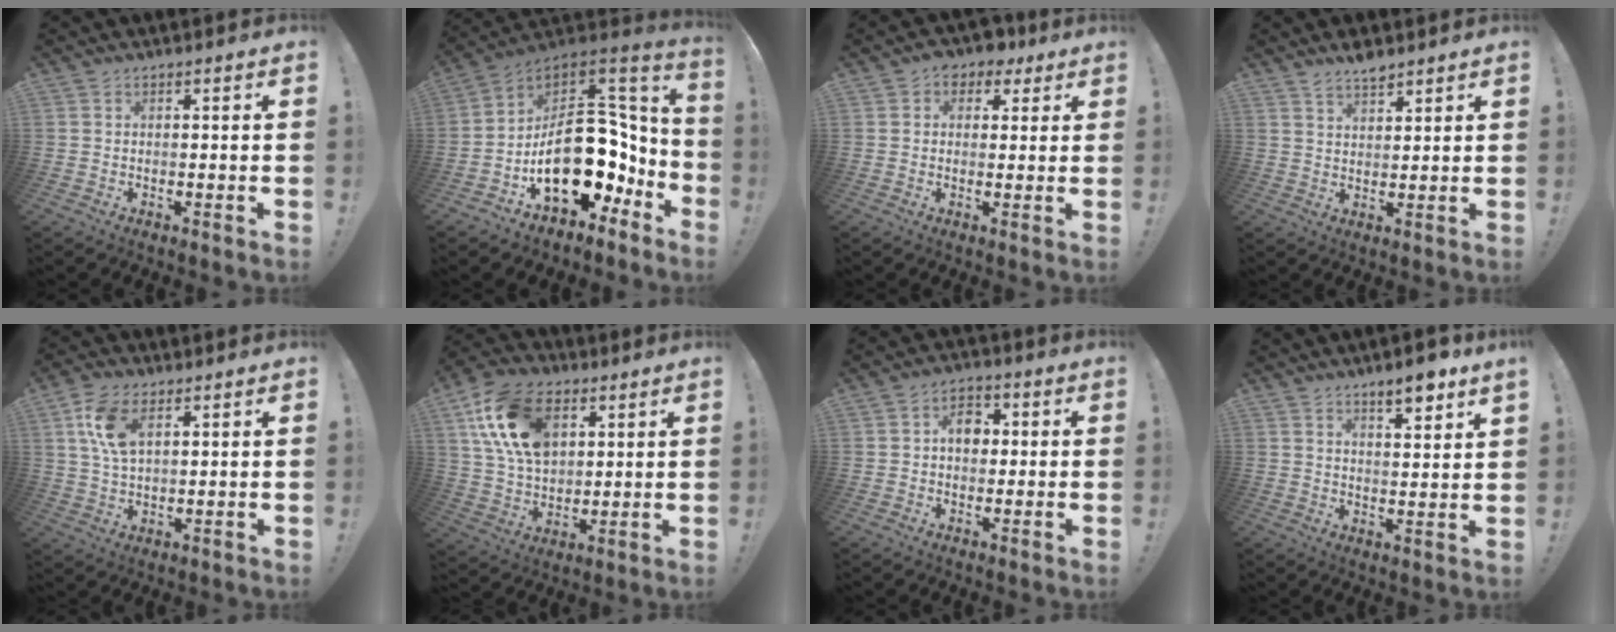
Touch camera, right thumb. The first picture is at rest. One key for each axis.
{"total": 25.6, "fx": -4.1, "fy": 16.8, "fz": 18.8, "tx": -0.268, "ty": 0.016, "tz": -0.028}
{"total": 4.7, "fx": 1.7, "fy": 4.1, "fz": 1.5, "tx": -0.011, "ty": -0.009, "tz": 0.029}
{"total": 4.5, "fx": 4.0, "fy": 1.3, "fz": 1.5, "tx": -0.016, "ty": -0.030, "tz": 0.071}
{"total": 9.5, "fx": 3.8, "fy": 5.1, "fz": 7.0, "tx": -0.150, "ty": -0.005, "tz": 0.069}
{"total": 20.6, "fx": 7.8, "fy": 13.7, "fz": 13.2, "tx": -0.239, "ty": -0.022, "tz": 0.146}
{"total": 7.0, "fx": 0.9, "fy": 5.2, "fz": 4.6, "tx": -0.059, "ty": 0.004, "tz": 0.012}
{"total": 7.0, "fx": 5.3, "fy": 0.7, "fz": 4.6, "tx": -0.063, "ty": -0.035, "tz": 0.085}